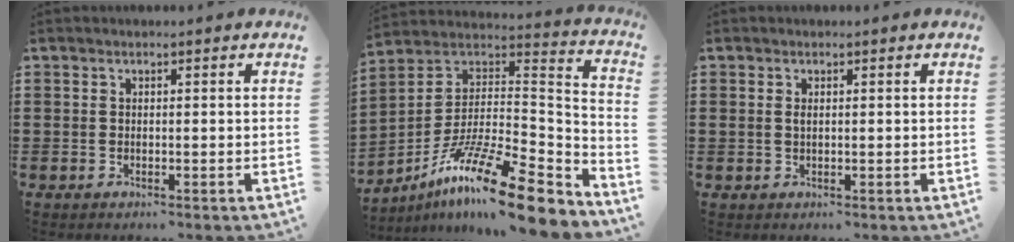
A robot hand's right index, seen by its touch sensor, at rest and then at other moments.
{"total": 16.2, "force": [-11.0, 2.5, 11.6], "torque": [-0.210, 0.019, -0.195]}
{"total": 0.8, "force": [0.3, 0.4, 0.7], "torque": [-0.016, 0.002, 0.004]}